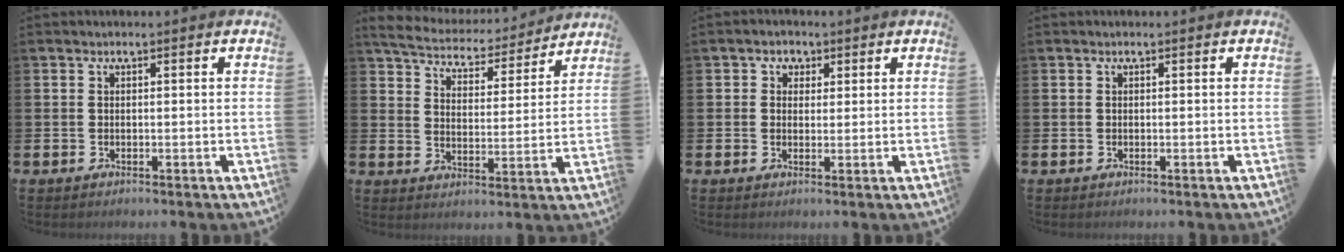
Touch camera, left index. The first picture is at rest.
{"total": 6.1, "force": [5.9, 1.3, 1.0], "torque": [-0.043, -0.049, 0.100]}
{"total": 2.3, "force": [1.1, 2.0, 0.1], "torque": [0.004, 0.006, 0.014]}
{"total": 0.0}